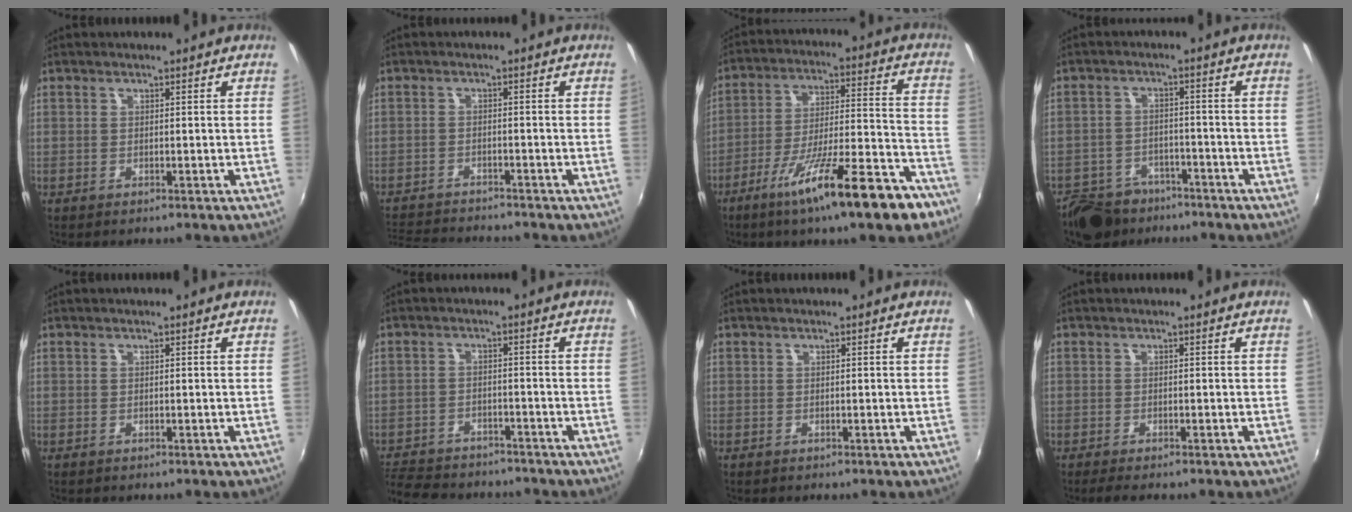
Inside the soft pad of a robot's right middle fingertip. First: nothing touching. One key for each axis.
{"total": 8.4, "fx": -8.0, "fy": 1.4, "fz": 2.2, "tx": -0.070, "ty": -0.010, "tz": -0.136}
{"total": 19.5, "fx": -13.2, "fy": 2.6, "fz": 14.1, "tx": -0.230, "ty": -0.032, "tz": -0.205}
{"total": 11.1, "fx": -8.5, "fy": 6.3, "fz": 3.5, "tx": -0.097, "ty": 0.003, "tz": -0.130}
{"total": 0.0}
{"total": 14.3, "fx": -12.3, "fy": 5.4, "fz": 5.2, "tx": -0.135, "ty": -0.005, "tz": -0.189}
{"total": 0.0}
{"total": 2.6, "fx": -2.2, "fy": 0.4, "fz": 1.3, "tx": -0.029, "ty": -0.013, "tz": -0.036}